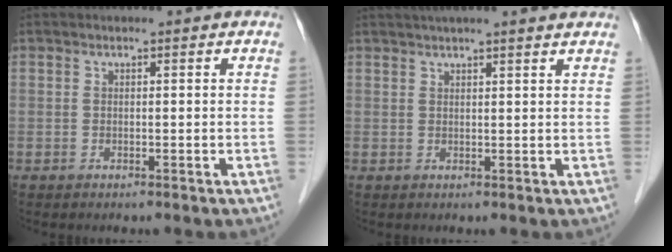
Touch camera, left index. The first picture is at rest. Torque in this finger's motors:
{"motor_torque": [1.02, -0.94, 0.59, 0.04]}